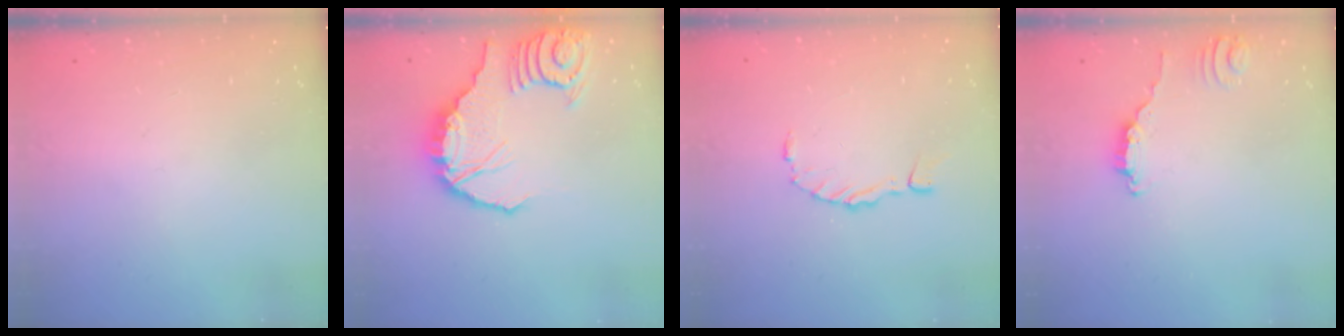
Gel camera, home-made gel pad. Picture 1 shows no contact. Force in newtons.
{"total": 14.4, "press": 14.3, "slide": 1.8}
{"total": 0.0}
{"total": 2.6, "press": 2.6, "slide": 0.2}